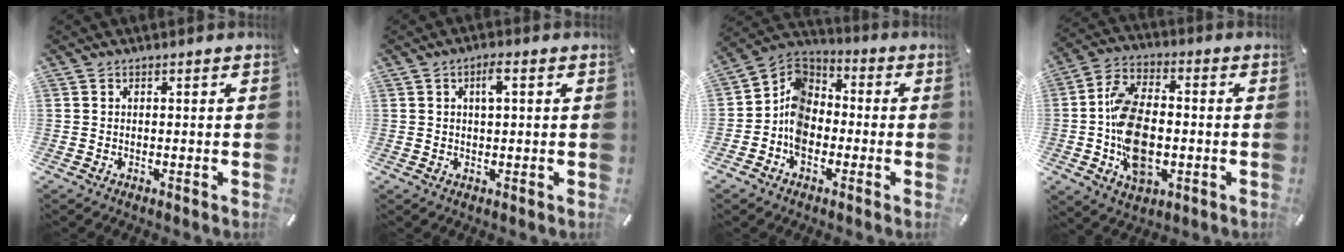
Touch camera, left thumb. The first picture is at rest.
{"total": 3.2, "force": [0.9, 1.2, 2.9], "torque": [-0.059, 0.007, 0.013]}
{"total": 10.0, "force": [-3.7, 8.0, 4.8], "torque": [-0.118, 0.019, -0.074]}
{"total": 14.2, "force": [-2.6, 8.9, 10.8], "torque": [-0.218, 0.008, -0.042]}